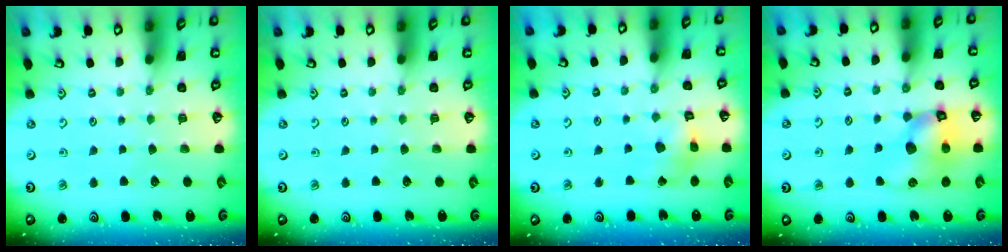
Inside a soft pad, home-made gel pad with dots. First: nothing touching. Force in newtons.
{"total": 0.0}
{"total": 6.5, "press": 6.5, "slide": 0.6}
{"total": 12.5, "press": 12.3, "slide": 1.8}